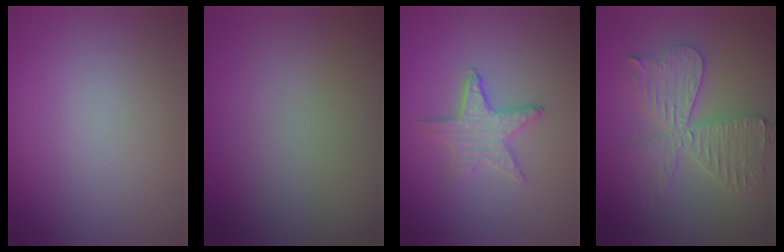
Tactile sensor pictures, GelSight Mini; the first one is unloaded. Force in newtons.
{"total": 0.0}
{"total": 2.8, "press": 2.5, "slide": 1.3}
{"total": 5.7, "press": 5.7, "slide": 0.8}